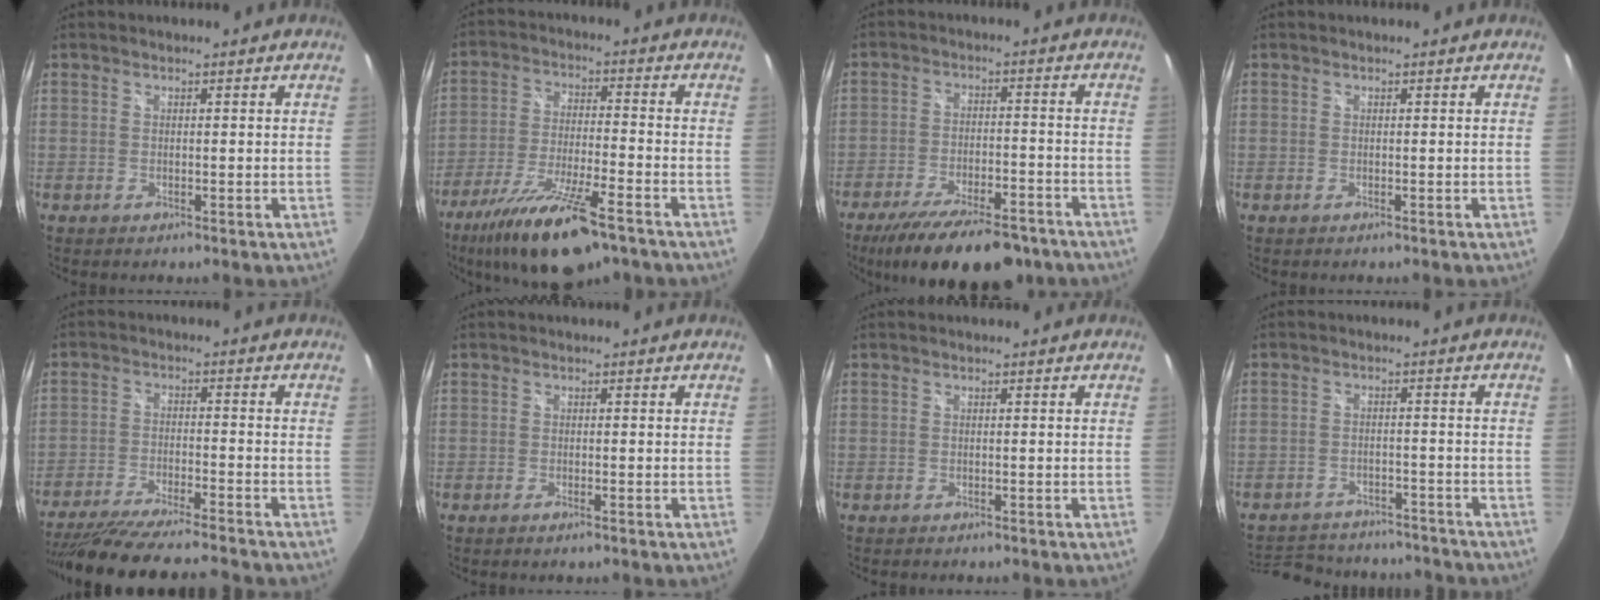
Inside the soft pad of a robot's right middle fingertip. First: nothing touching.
{"total": 16.6, "force": [-11.7, 3.9, 11.1], "torque": [-0.220, -0.035, -0.206]}
{"total": 18.8, "force": [-14.4, 6.0, 10.4], "torque": [-0.196, -0.035, -0.209]}
{"total": 0.0}
{"total": 18.4, "force": [-16.2, 1.3, 8.5], "torque": [-0.170, -0.032, -0.259]}
{"total": 1.2, "force": [-0.9, 0.1, 0.8], "torque": [-0.014, -0.003, -0.016]}
{"total": 0.5, "force": [-0.5, 0.2, 0.1], "torque": [-0.003, -0.002, -0.009]}
{"total": 18.0, "force": [-15.5, 6.5, 6.2], "torque": [-0.135, 0.017, -0.206]}